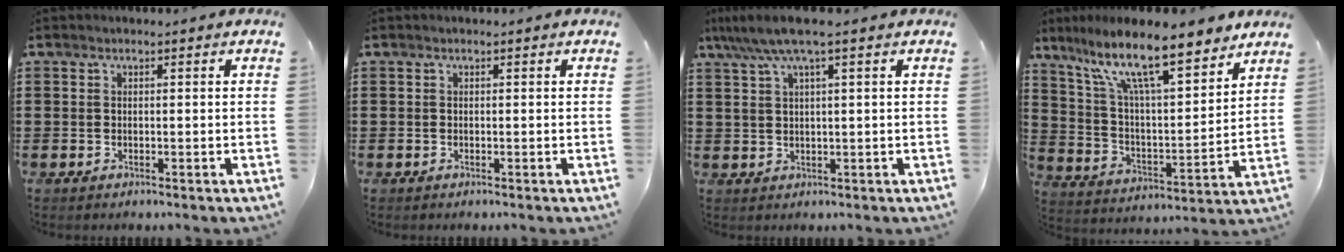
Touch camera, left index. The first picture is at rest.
{"total": 0.0}
{"total": 5.0, "force": [2.6, 0.4, 4.3], "torque": [-0.096, 0.001, 0.042]}
{"total": 13.6, "force": [10.0, 2.9, 8.7], "torque": [-0.190, -0.045, 0.171]}